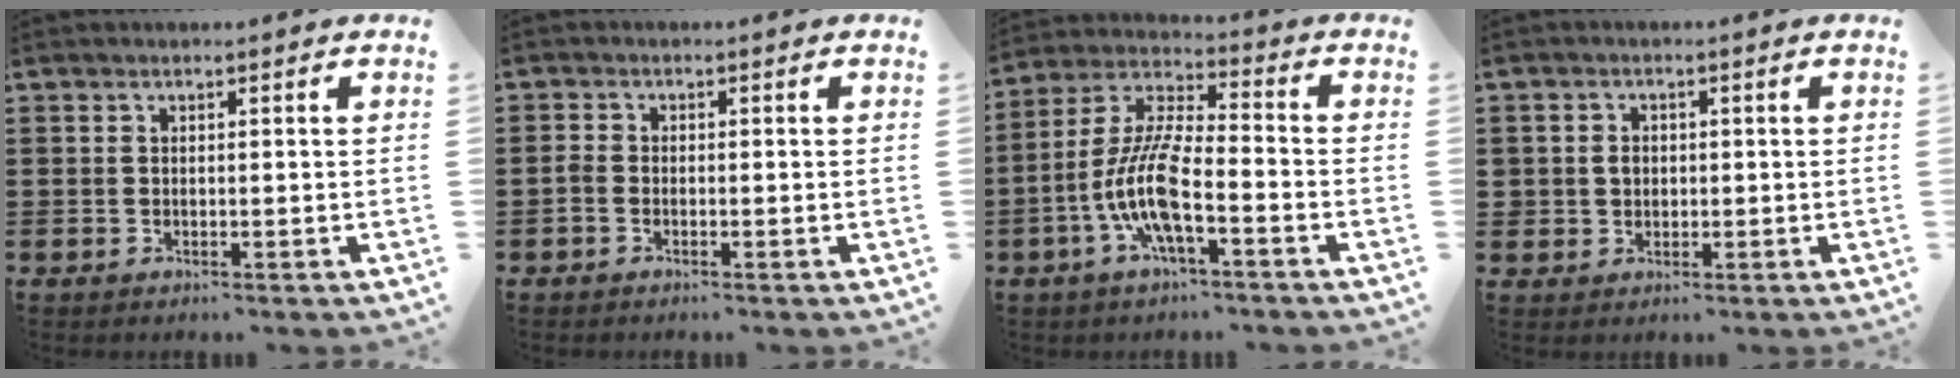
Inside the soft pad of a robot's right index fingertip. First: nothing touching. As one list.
[{"total": 0.9, "force": [-0.7, 0.4, 0.5], "torque": [-0.011, -0.001, -0.014]}, {"total": 10.5, "force": [-4.3, 2.7, 9.1], "torque": [-0.219, -0.013, -0.090]}, {"total": 2.3, "force": [-0.1, 2.2, 0.7], "torque": [-0.021, 0.008, -0.004]}]